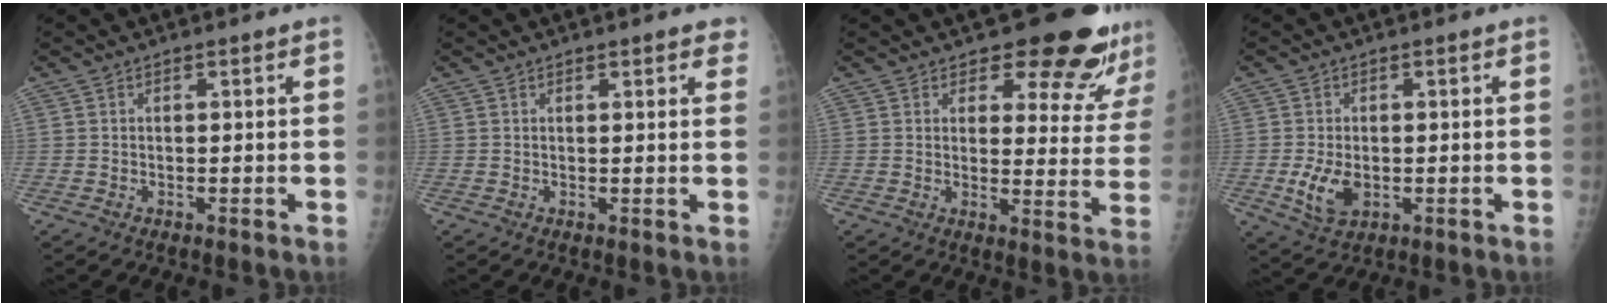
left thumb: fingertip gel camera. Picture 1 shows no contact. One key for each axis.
{"total": 3.4, "fx": 2.4, "fy": 0.9, "fz": 2.2, "tx": -0.010, "ty": 0.000, "tz": 0.027}
{"total": 14.4, "fx": 12.1, "fy": 4.9, "fz": 6.2, "tx": -0.028, "ty": -0.090, "tz": 0.133}
{"total": 6.0, "fx": -1.1, "fy": 3.7, "fz": 4.6, "tx": -0.086, "ty": -0.009, "tz": -0.013}